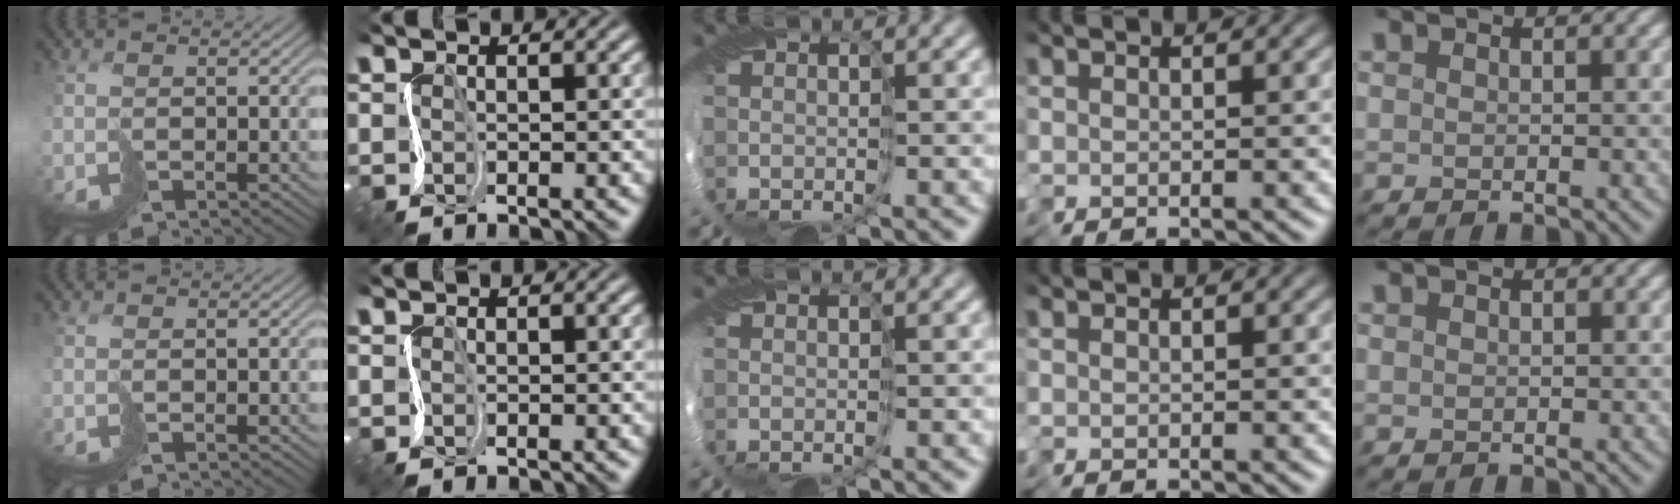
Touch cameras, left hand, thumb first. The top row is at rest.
{}